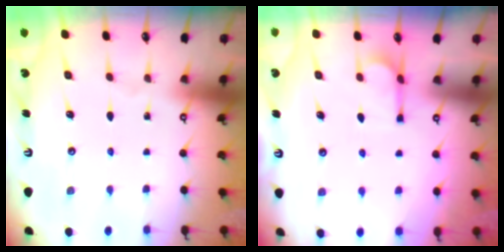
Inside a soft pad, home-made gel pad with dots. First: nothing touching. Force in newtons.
{"total": 2.2, "press": 1.8, "slide": 1.2}